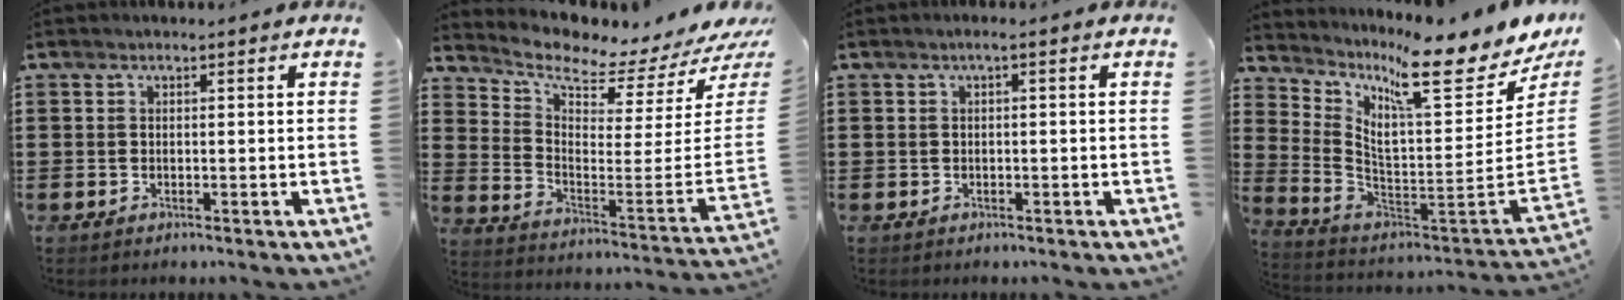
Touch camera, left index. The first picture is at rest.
{"total": 4.9, "force": [3.8, 1.2, 2.9], "torque": [-0.063, -0.055, 0.056]}
{"total": 0.9, "force": [-0.2, 0.1, 0.8], "torque": [-0.014, -0.002, -0.004]}
{"total": 10.2, "force": [7.0, 0.2, 7.4], "torque": [-0.147, -0.073, 0.103]}